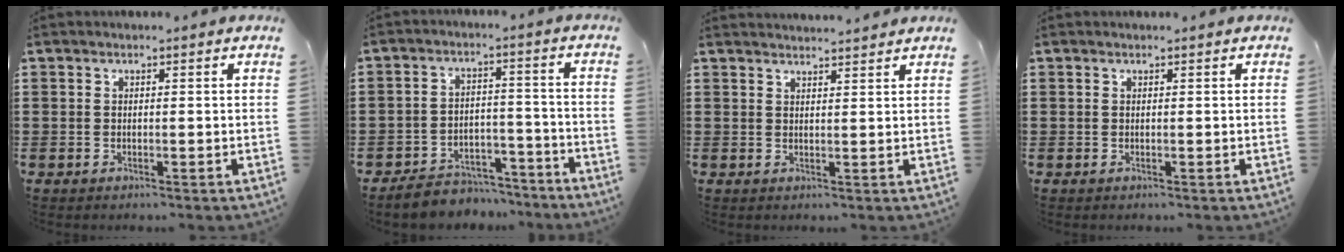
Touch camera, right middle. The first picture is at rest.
{"total": 5.6, "force": [-5.4, 1.5, -0.1], "torque": [0.002, 0.017, -0.109]}
{"total": 2.0, "force": [2.0, -0.3, -0.2], "torque": [-0.002, -0.001, 0.039]}
{"total": 0.0}